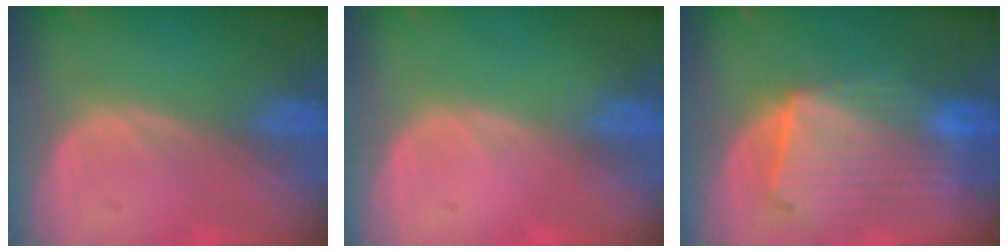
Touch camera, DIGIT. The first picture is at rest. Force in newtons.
{"total": 0.0}
{"total": 10.9, "press": 9.5, "slide": 5.3}